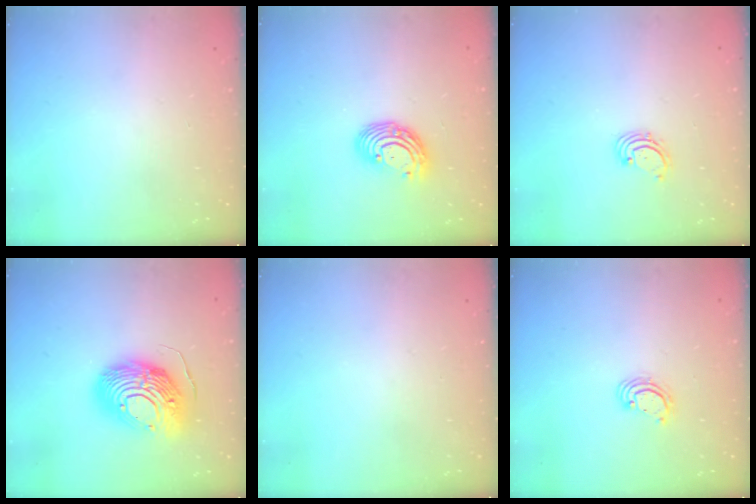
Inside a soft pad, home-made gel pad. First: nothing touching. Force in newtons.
{"total": 9.0, "press": 8.8, "slide": 1.7}
{"total": 1.6, "press": 1.6, "slide": 0.2}
{"total": 16.9, "press": 16.8, "slide": 1.6}
{"total": 0.0}
{"total": 2.6, "press": 2.6, "slide": 0.1}